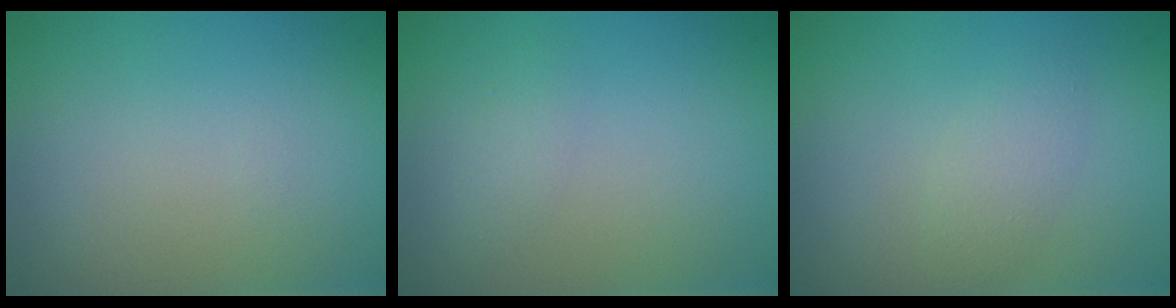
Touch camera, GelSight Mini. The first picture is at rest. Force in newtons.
{"total": 1.0, "press": 1.0, "slide": 0.1}
{"total": 1.7, "press": 1.7, "slide": 0.0}